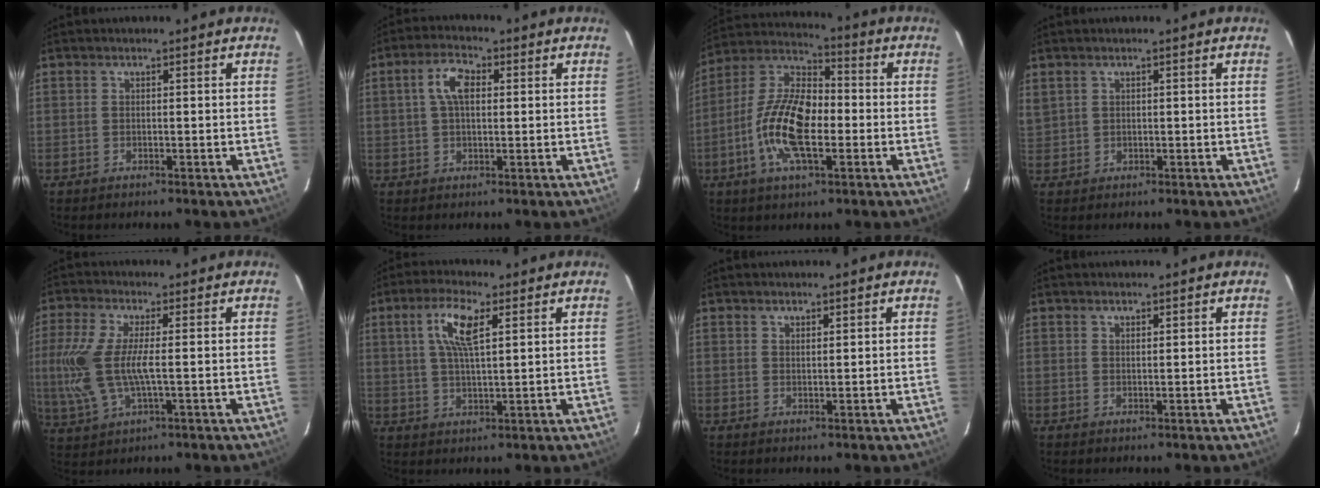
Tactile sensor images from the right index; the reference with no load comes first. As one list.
[{"total": 5.6, "force": [1.2, 3.0, 4.6], "torque": [-0.088, 0.016, 0.023]}, {"total": 15.3, "force": [-3.6, 6.7, 13.3], "torque": [-0.271, 0.004, -0.077]}, {"total": 2.9, "force": [1.3, 2.4, 1.1], "torque": [-0.015, 0.004, 0.033]}, {"total": 11.3, "force": [-0.4, 3.7, 10.7], "torque": [-0.235, -0.006, -0.003]}, {"total": 7.6, "force": [2.9, 2.1, 6.6], "torque": [-0.128, 0.009, 0.055]}, {"total": 1.1, "force": [1.0, 0.3, 0.4], "torque": [-0.005, 0.000, 0.017]}, {"total": 0.9, "force": [0.8, 0.2, 0.3], "torque": [-0.006, 0.000, 0.014]}]